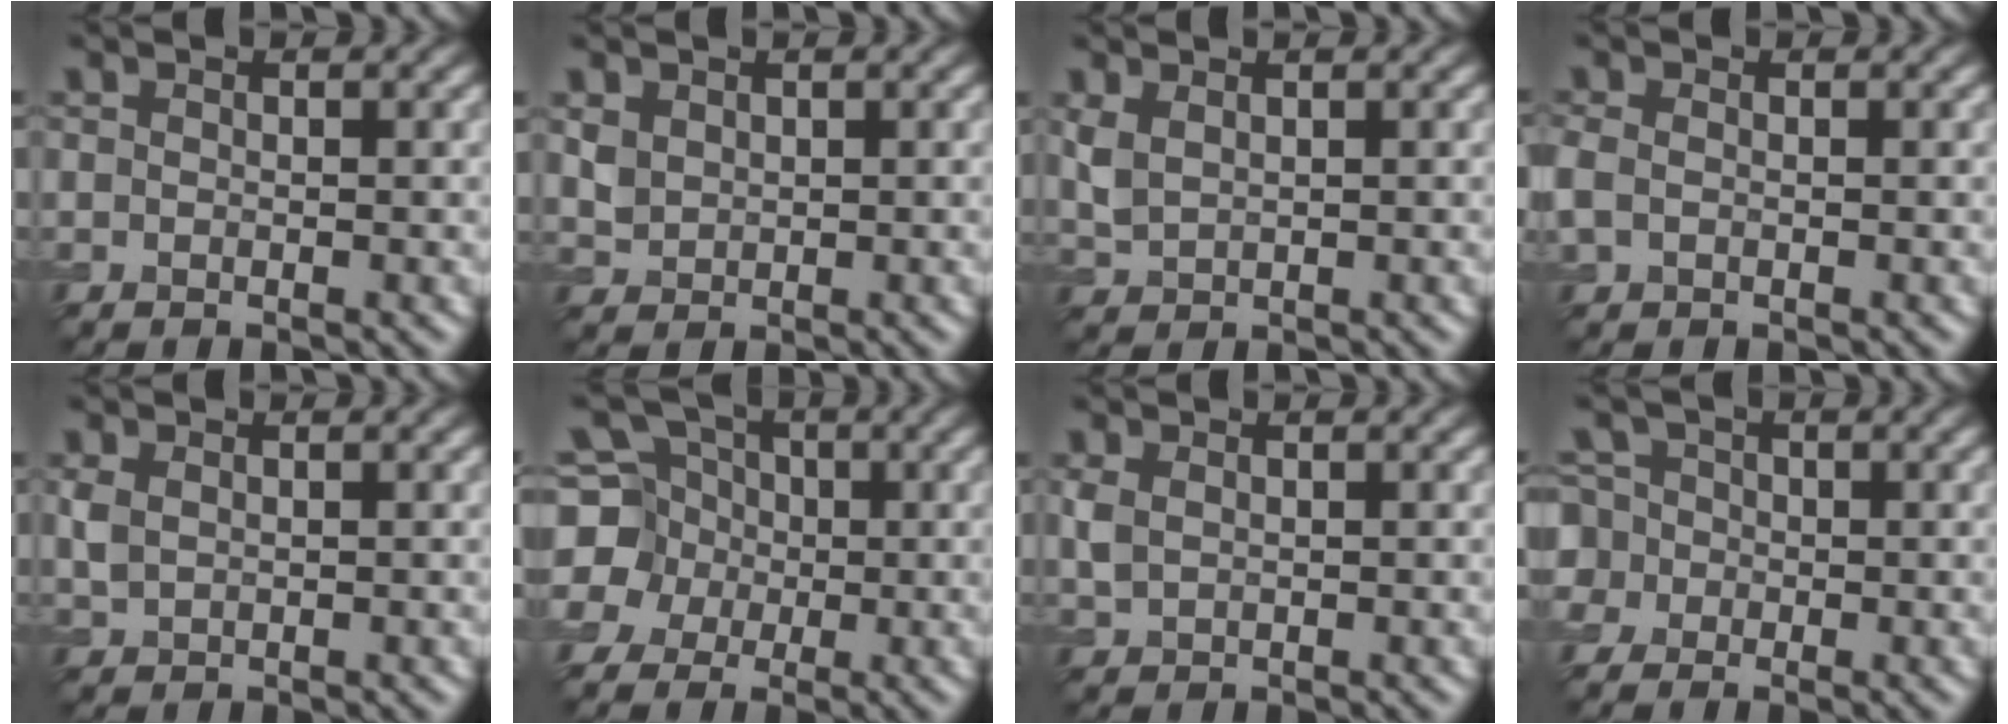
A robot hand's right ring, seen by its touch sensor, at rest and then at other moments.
{"total": 1.6, "force": [0.7, 1.3, 0.5], "torque": [-0.012, -0.002, 0.020]}
{"total": 1.9, "force": [0.8, 1.2, 1.2], "torque": [-0.036, -0.001, 0.023]}
{"total": 1.6, "force": [-0.3, 1.3, 1.0], "torque": [-0.027, 0.001, -0.010]}
{"total": 1.6, "force": [0.4, 1.2, 0.9], "torque": [-0.026, 0.000, 0.012]}
{"total": 7.3, "force": [0.6, 6.7, 2.8], "torque": [-0.076, 0.036, -0.033]}
{"total": 1.6, "force": [0.4, 1.2, 0.9], "torque": [-0.028, -0.001, 0.013]}
{"total": 5.1, "force": [0.1, 4.8, 1.9], "torque": [-0.040, 0.036, -0.040]}